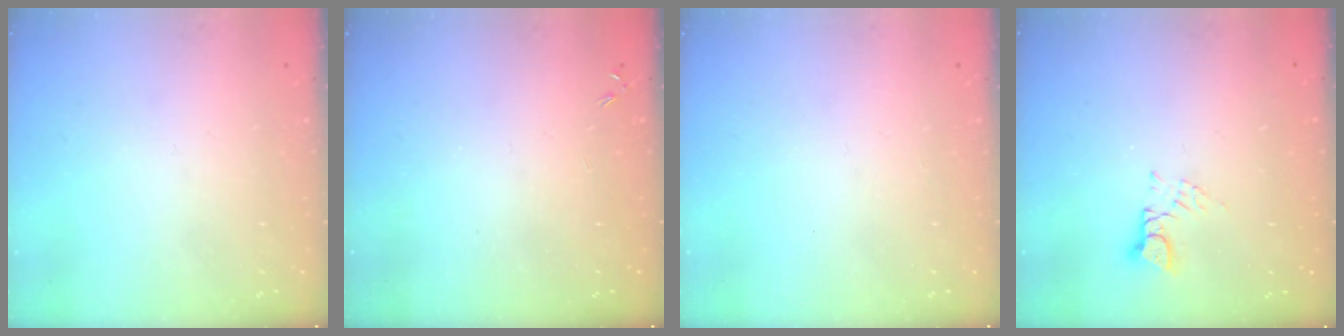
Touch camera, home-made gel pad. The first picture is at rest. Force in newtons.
{"total": 0.0}
{"total": 0.0}
{"total": 3.1, "press": 3.1, "slide": 0.3}